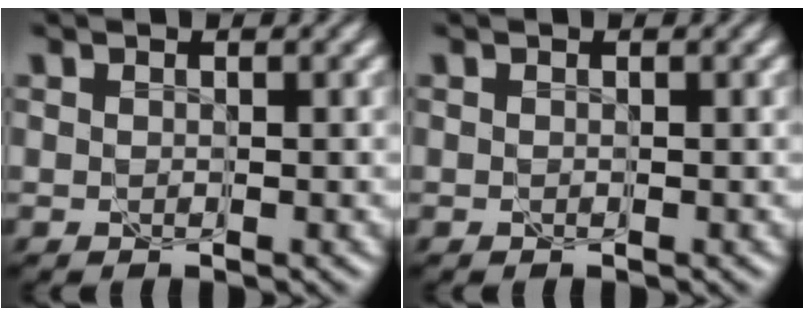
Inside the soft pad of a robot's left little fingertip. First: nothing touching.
{"total": 0.0}